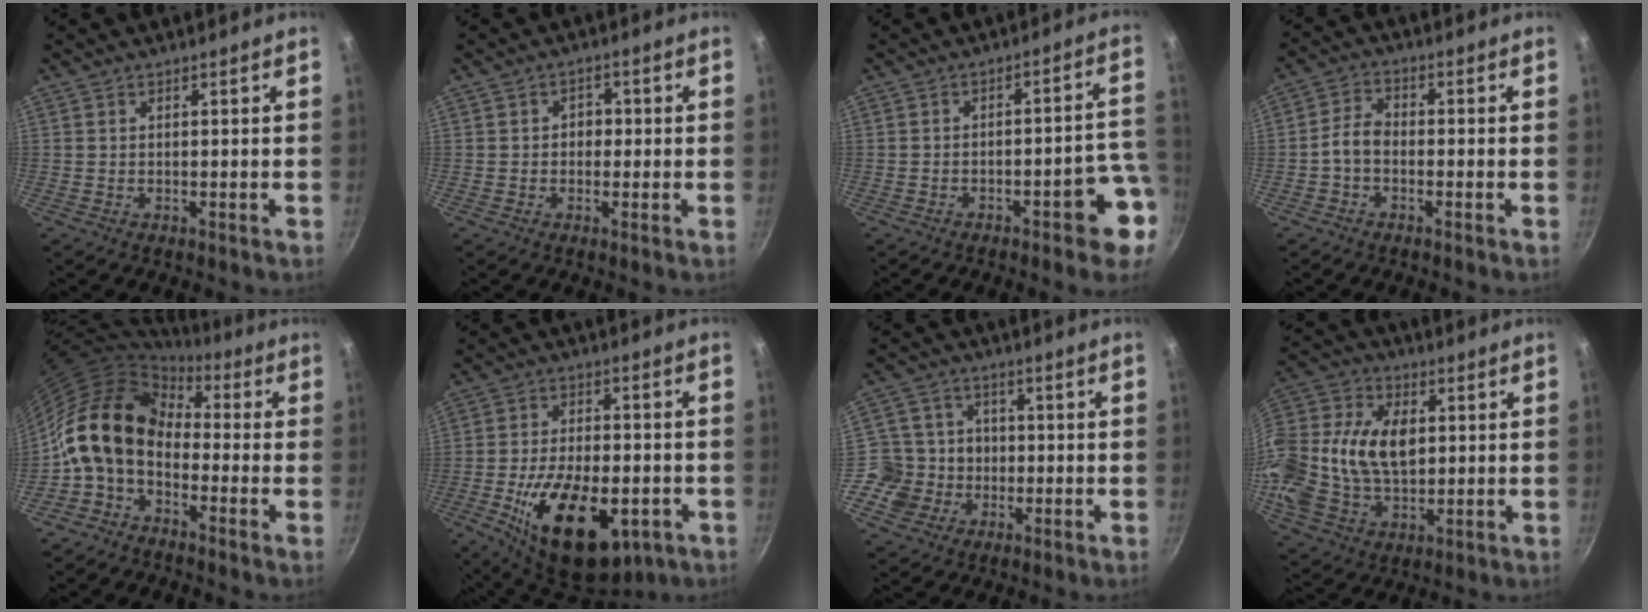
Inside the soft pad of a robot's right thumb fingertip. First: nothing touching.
{"total": 2.9, "force": [-0.1, 2.4, 1.6], "torque": [-0.005, 0.007, -0.004]}
{"total": 8.8, "force": [-3.4, 2.8, 7.6], "torque": [-0.062, 0.043, -0.039]}
{"total": 4.0, "force": [-1.5, 2.6, 2.6], "torque": [-0.051, 0.027, -0.039]}
{"total": 14.2, "force": [-1.8, 10.1, 9.8], "torque": [-0.165, 0.042, -0.055]}
{"total": 21.7, "force": [-7.3, 11.6, 16.8], "torque": [-0.260, 0.015, -0.104]}
{"total": 9.1, "force": [-1.6, 8.7, 2.0], "torque": [0.000, 0.026, -0.043]}
{"total": 24.9, "force": [2.6, 17.2, 17.8], "torque": [-0.380, 0.026, 0.046]}